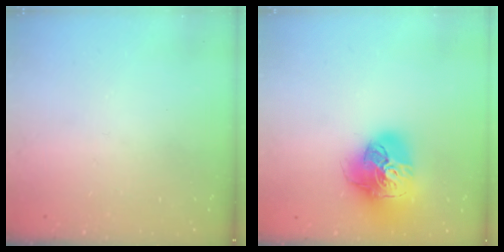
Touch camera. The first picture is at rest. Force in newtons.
{"total": 19.4, "press": 19.3, "slide": 2.3}